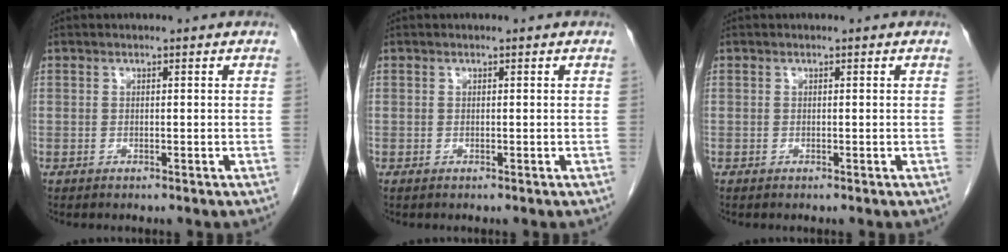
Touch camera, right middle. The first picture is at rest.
{"total": 0.0}
{"total": 0.0}